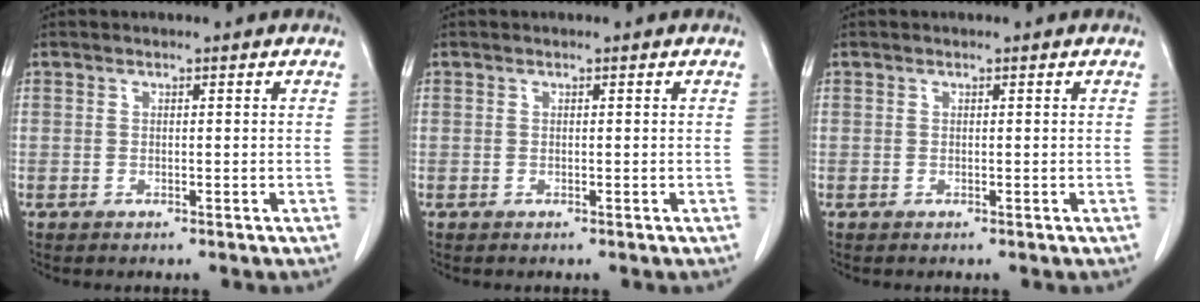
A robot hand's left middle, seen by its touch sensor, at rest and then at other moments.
{"total": 0.0}
{"total": 0.0}